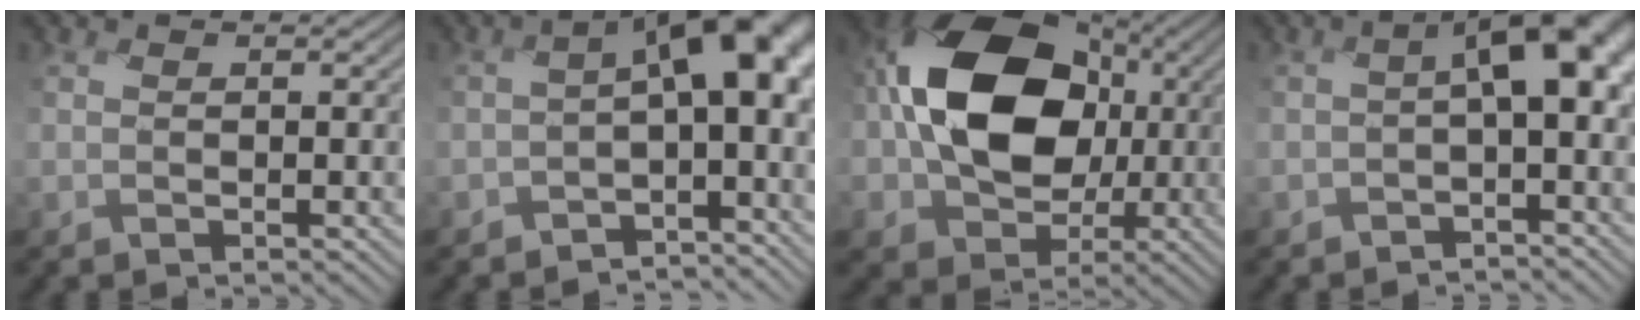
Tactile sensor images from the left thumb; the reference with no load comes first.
{"total": 11.3, "force": [-1.9, 5.9, 9.5], "torque": [-0.146, -0.012, -0.033]}
{"total": 16.6, "force": [0.8, 12.7, 10.7], "torque": [-0.198, 0.005, 0.007]}
{"total": 7.1, "force": [-0.8, 3.2, 6.2], "torque": [-0.101, 0.001, -0.022]}